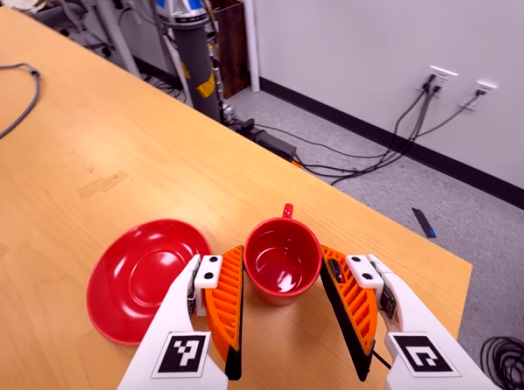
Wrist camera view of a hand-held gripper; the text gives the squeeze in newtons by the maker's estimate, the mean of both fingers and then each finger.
{"total": 4.2, "left": 2.2, "right": 6.2}